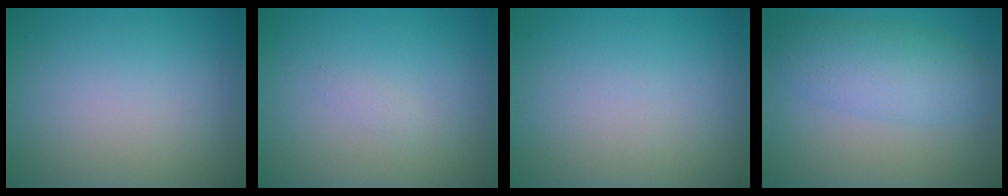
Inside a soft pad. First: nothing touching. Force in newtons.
{"total": 0.5, "press": 0.5, "slide": 0.0}
{"total": 0.0}
{"total": 4.8, "press": 4.8, "slide": 0.1}